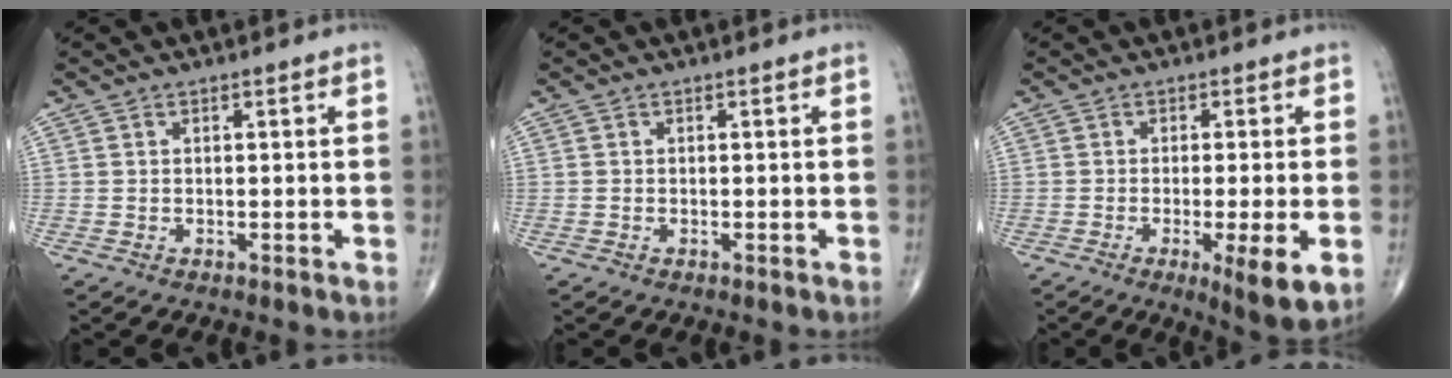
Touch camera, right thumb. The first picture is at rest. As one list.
[{"total": 0.0}, {"total": 8.0, "force": [-2.4, 1.1, 7.5], "torque": [-0.114, -0.015, -0.036]}]